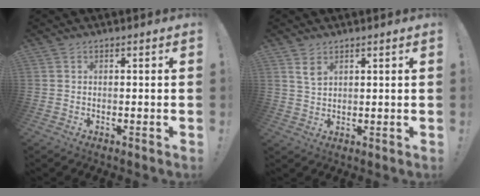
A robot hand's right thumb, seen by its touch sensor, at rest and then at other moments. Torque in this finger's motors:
{"motor_torque": [0.08, 0.02, -0.63, -0.64, 0.00]}